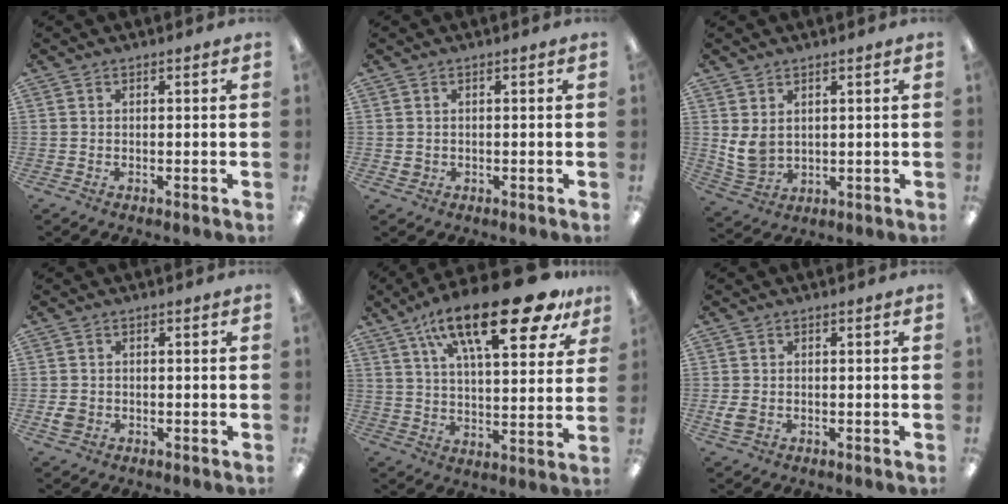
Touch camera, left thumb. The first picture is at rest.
{"total": 1.4, "force": [0.0, 1.2, 0.5], "torque": [-0.012, 0.005, -0.002]}
{"total": 5.4, "force": [2.2, 3.7, 3.3], "torque": [-0.078, -0.008, 0.043]}
{"total": 2.6, "force": [-0.7, 2.2, 1.2], "torque": [-0.028, 0.002, -0.015]}
{"total": 24.7, "force": [14.7, 8.3, 18.0], "torque": [-0.277, -0.074, 0.233]}
{"total": 3.3, "force": [-0.8, 2.3, 2.2], "torque": [-0.051, 0.001, -0.015]}